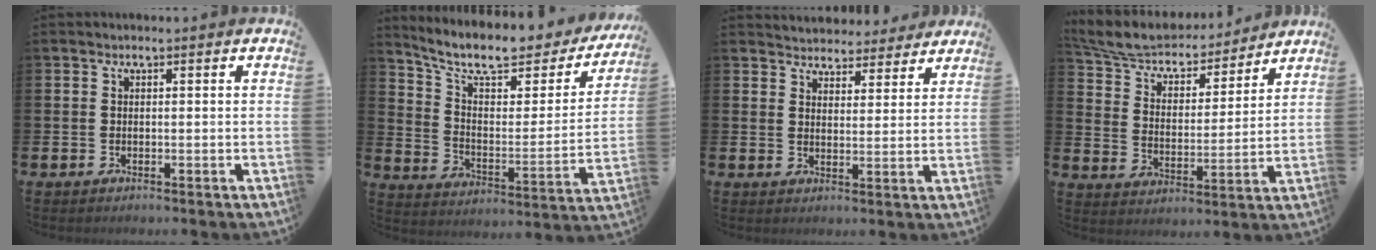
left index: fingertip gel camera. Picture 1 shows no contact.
{"total": 9.7, "force": [8.0, 3.2, 4.4], "torque": [-0.113, -0.053, 0.133]}
{"total": 4.3, "force": [4.1, 1.1, -0.3], "torque": [-0.010, -0.029, 0.073]}
{"total": 7.9, "force": [7.4, 2.2, 1.9], "torque": [-0.079, -0.051, 0.130]}